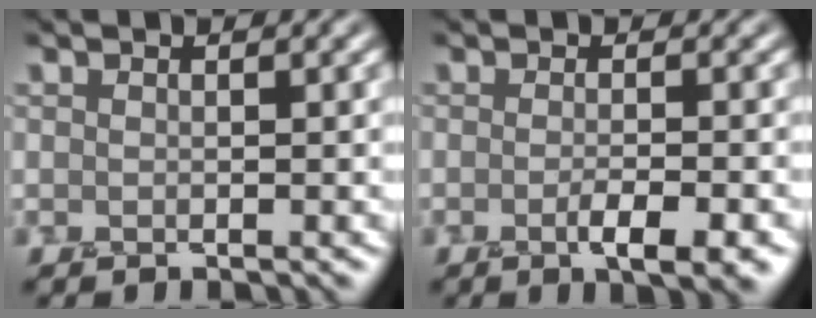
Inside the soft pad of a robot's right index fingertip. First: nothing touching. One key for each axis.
{"total": 3.8, "fx": -1.4, "fy": 1.0, "fz": 3.3, "tx": -0.047, "ty": -0.002, "tz": -0.024}